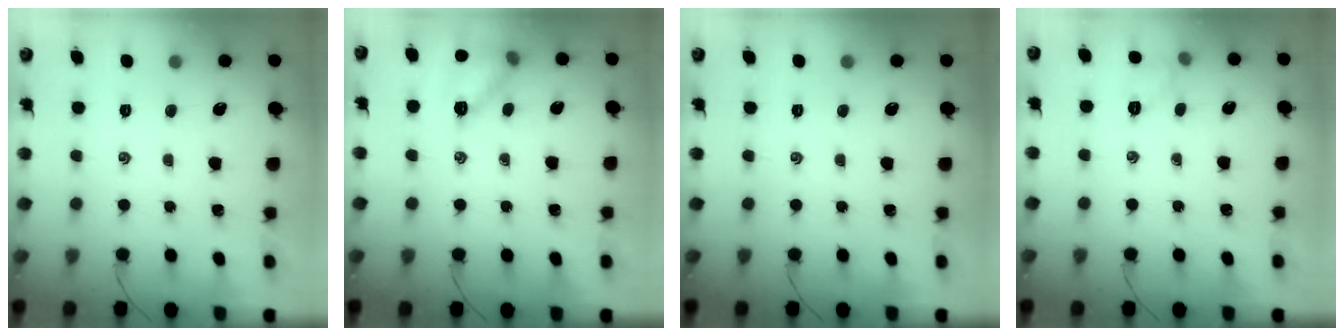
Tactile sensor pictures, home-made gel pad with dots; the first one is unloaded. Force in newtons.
{"total": 12.7, "press": 12.6, "slide": 1.0}
{"total": 0.0}
{"total": 7.0, "press": 6.8, "slide": 1.6}